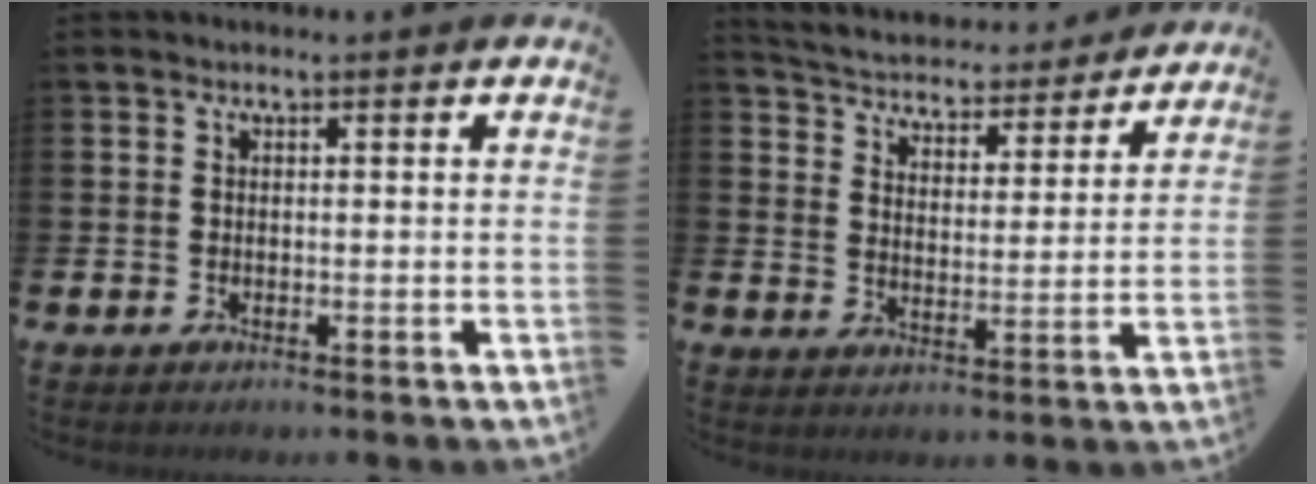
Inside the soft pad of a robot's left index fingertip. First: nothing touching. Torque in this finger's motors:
{"motor_torque": [1.05, -1.08, 0.40, 0.02]}